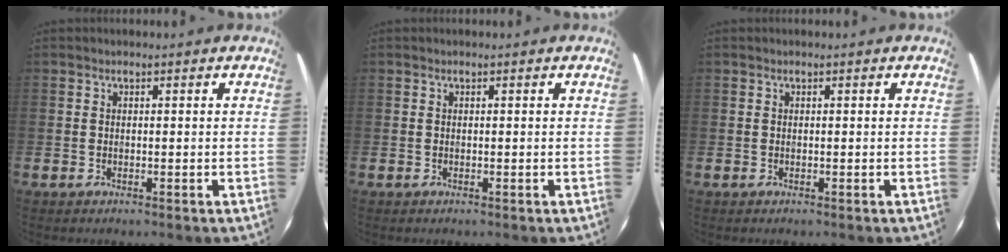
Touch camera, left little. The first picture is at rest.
{"total": 0.0}
{"total": 0.0}